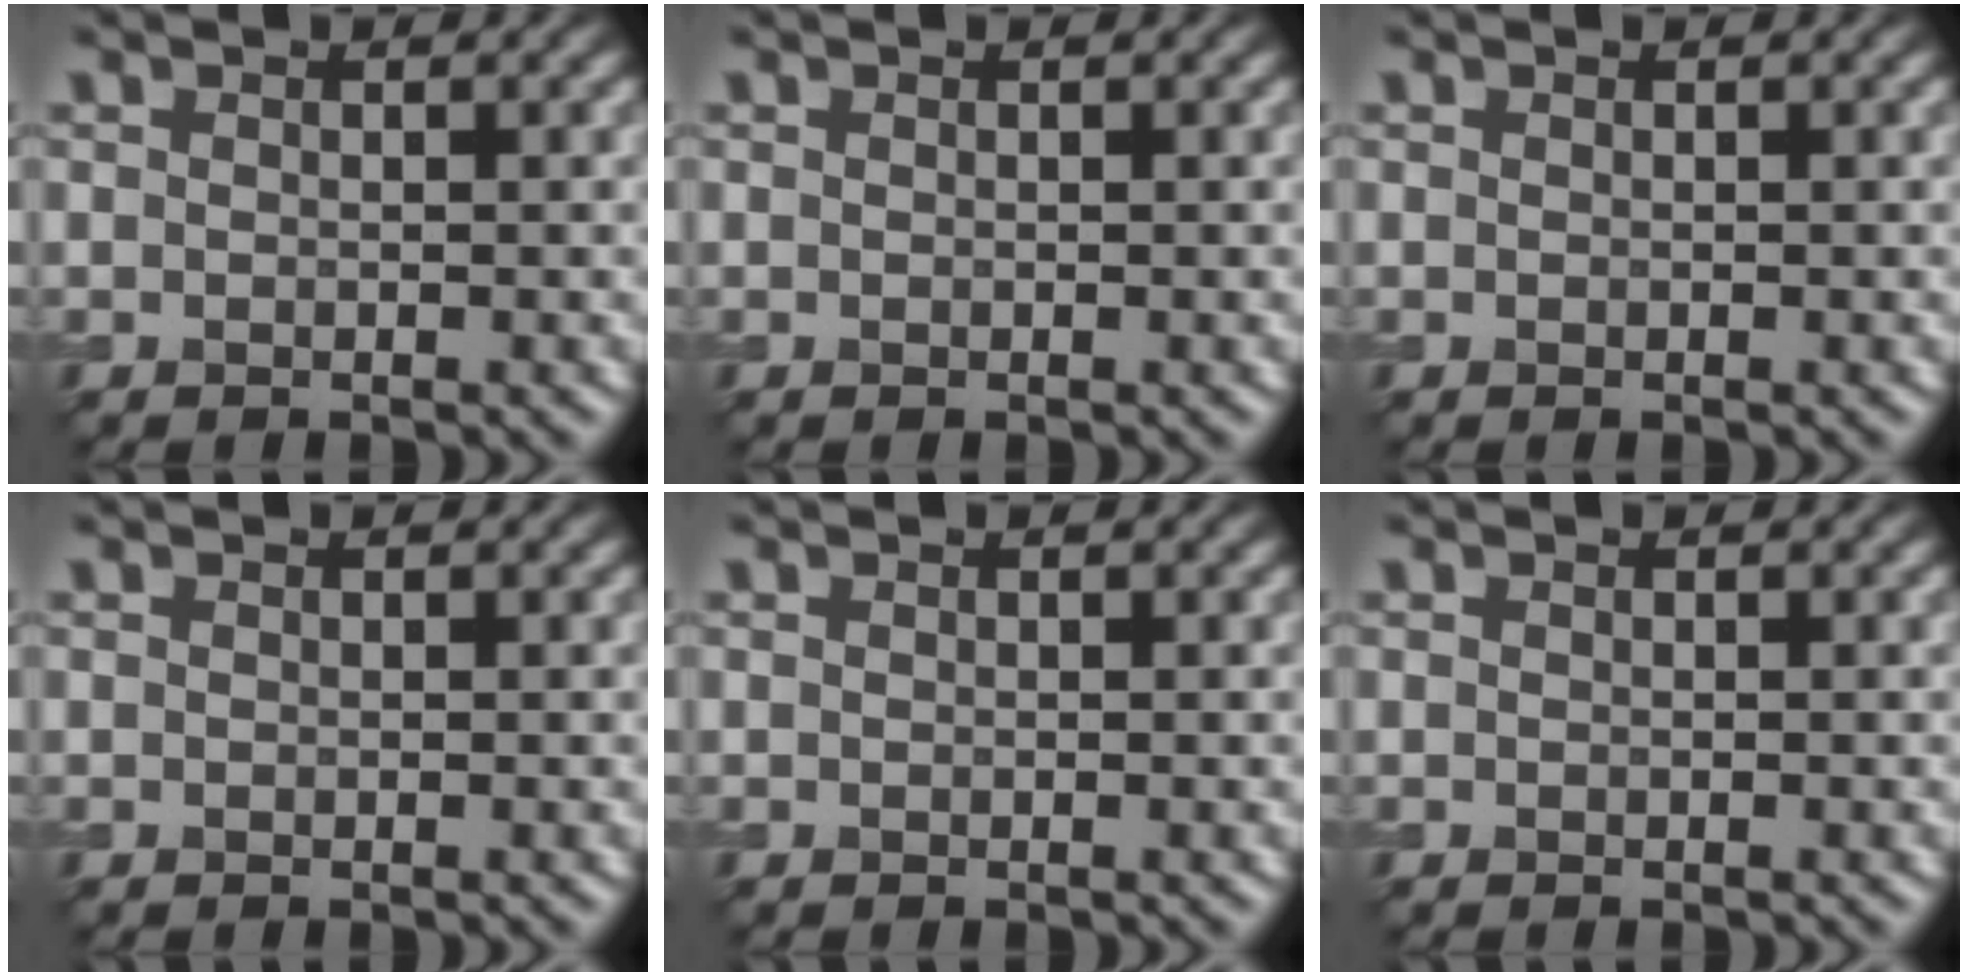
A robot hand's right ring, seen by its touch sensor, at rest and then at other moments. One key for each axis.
{"total": 0.0}
{"total": 0.0}
{"total": 0.0}
{"total": 0.0}
{"total": 0.0}